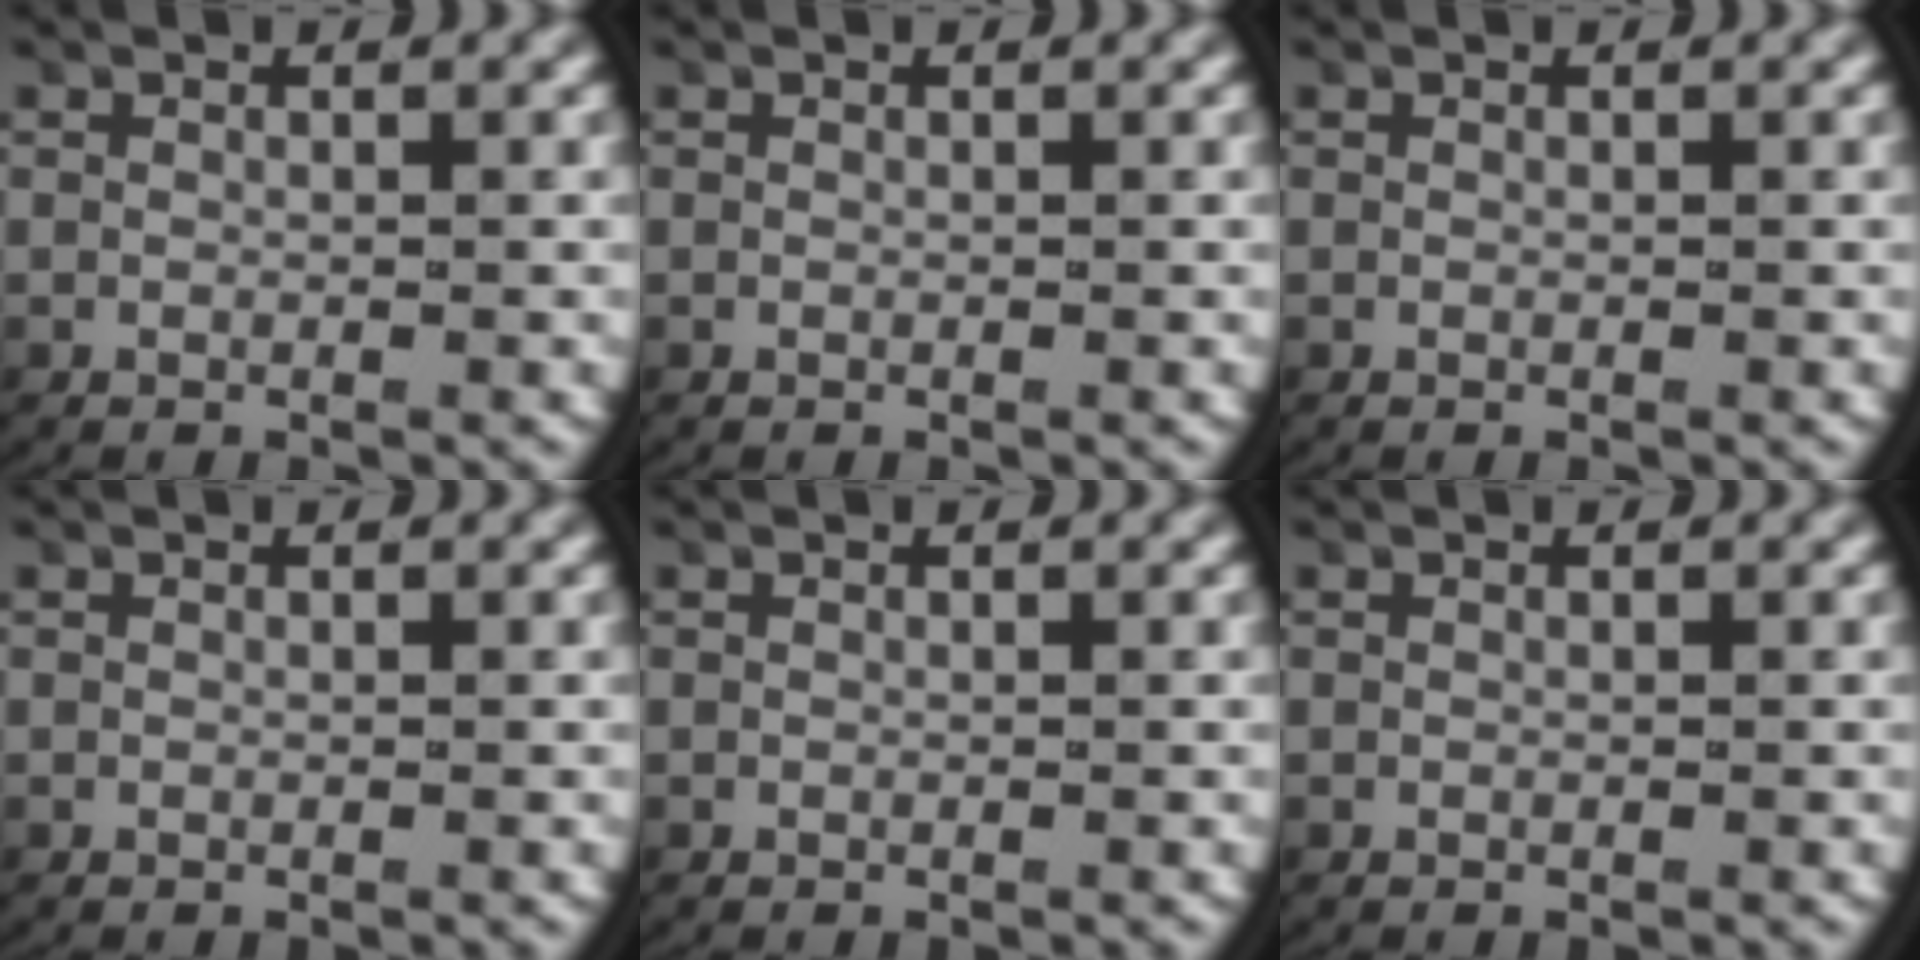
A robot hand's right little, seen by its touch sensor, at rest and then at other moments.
{"total": 0.0}
{"total": 0.0}
{"total": 0.0}
{"total": 0.0}
{"total": 0.0}